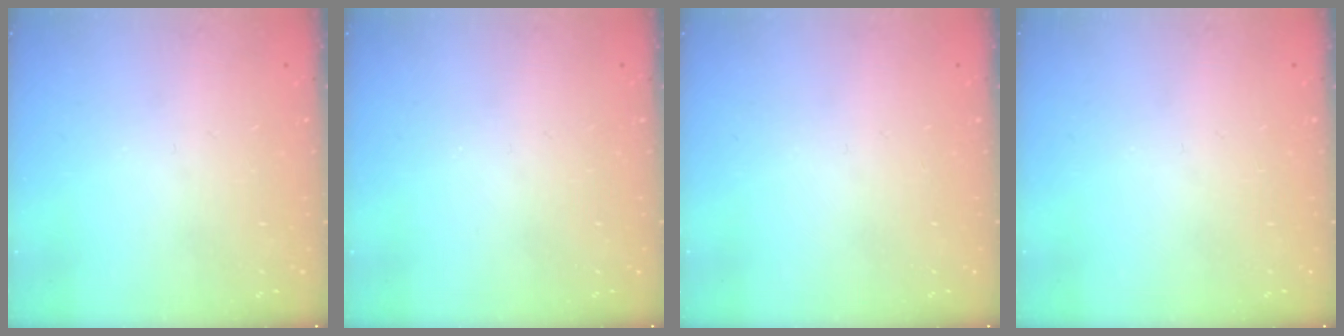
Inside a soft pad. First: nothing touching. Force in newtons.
{"total": 0.0}
{"total": 0.0}
{"total": 0.0}